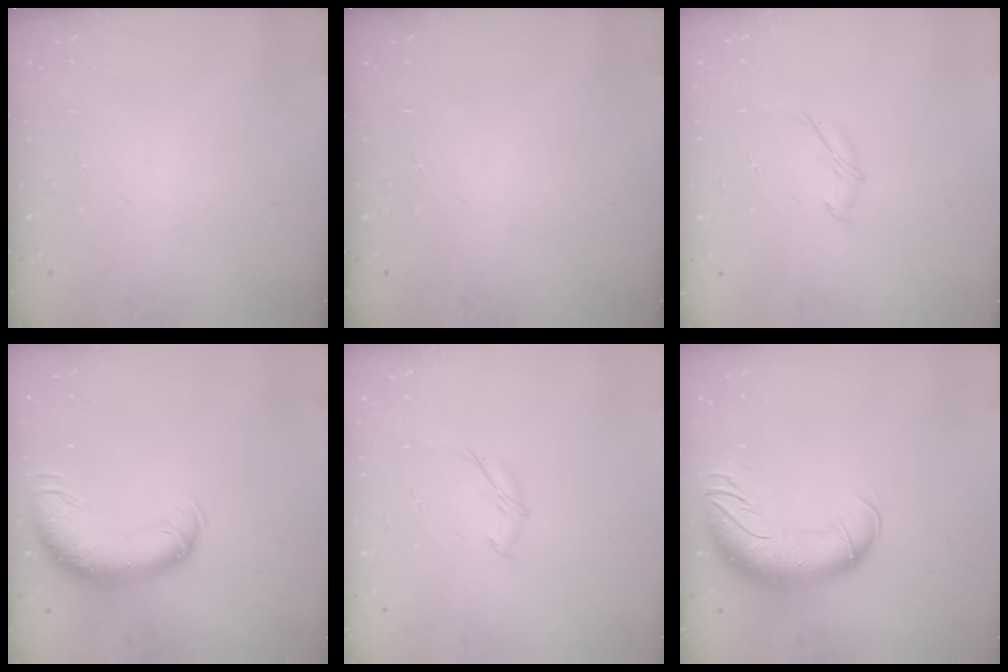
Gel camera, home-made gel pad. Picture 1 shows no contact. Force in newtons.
{"total": 0.0}
{"total": 5.4, "press": 5.4, "slide": 1.0}
{"total": 13.5, "press": 13.1, "slide": 3.5}
{"total": 5.4, "press": 5.4, "slide": 1.0}
{"total": 16.7, "press": 16.2, "slide": 4.0}